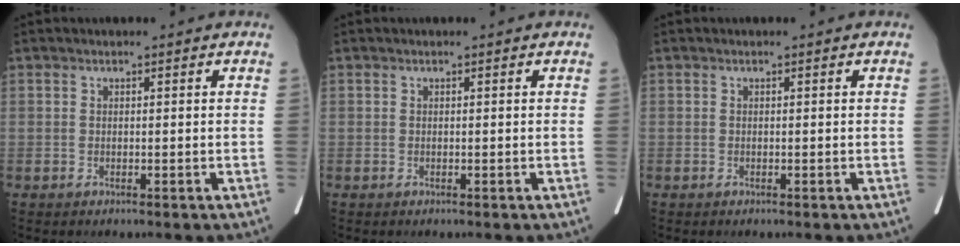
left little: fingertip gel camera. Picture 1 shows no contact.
{"total": 0.0}
{"total": 0.0}